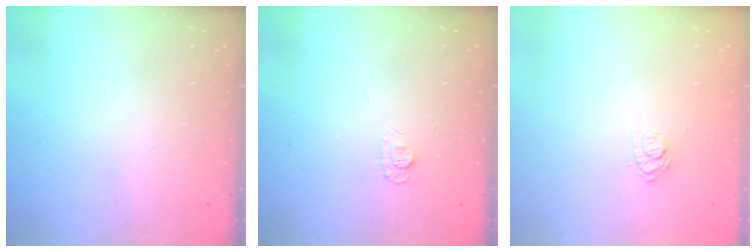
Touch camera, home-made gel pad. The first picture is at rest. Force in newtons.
{"total": 5.4, "press": 5.4, "slide": 0.6}
{"total": 8.2, "press": 8.0, "slide": 1.5}